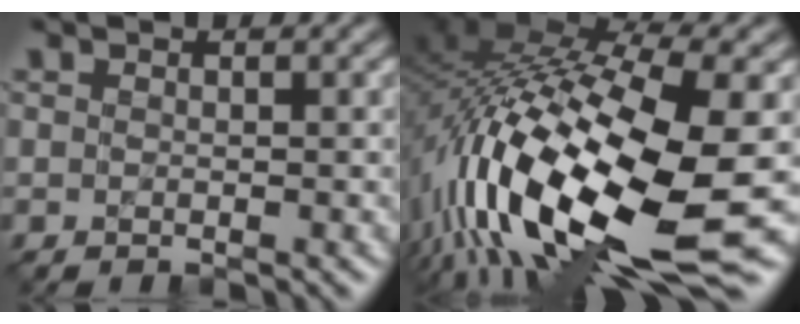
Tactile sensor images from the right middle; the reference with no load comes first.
{"total": 17.7, "force": [-4.1, 7.5, 15.5], "torque": [-0.313, -0.016, -0.068]}